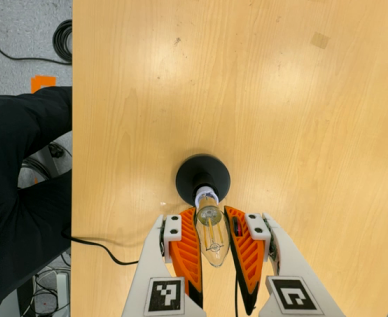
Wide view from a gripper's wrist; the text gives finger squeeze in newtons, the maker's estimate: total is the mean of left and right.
{"total": 24.0, "left": 26.2, "right": 21.8}